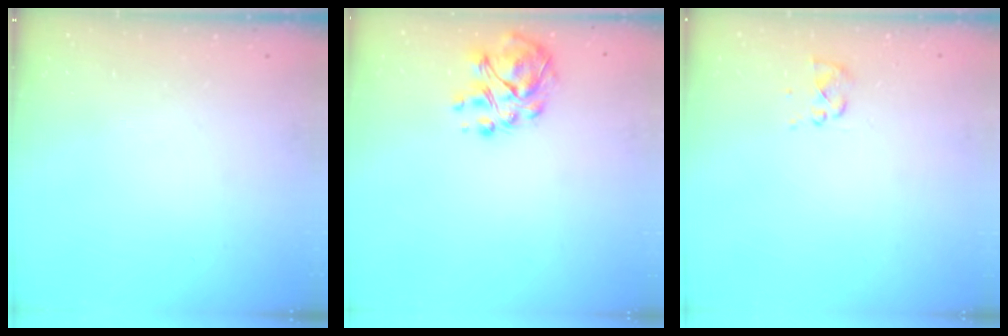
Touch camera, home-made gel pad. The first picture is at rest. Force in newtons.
{"total": 7.2, "press": 7.1, "slide": 1.3}
{"total": 4.0, "press": 3.8, "slide": 1.1}